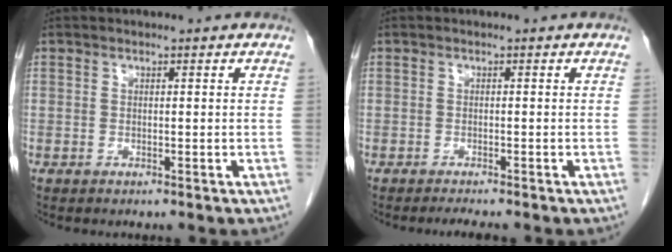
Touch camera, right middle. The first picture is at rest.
{"total": 2.0, "force": [-1.8, -0.1, 1.0], "torque": [-0.019, -0.007, -0.025]}